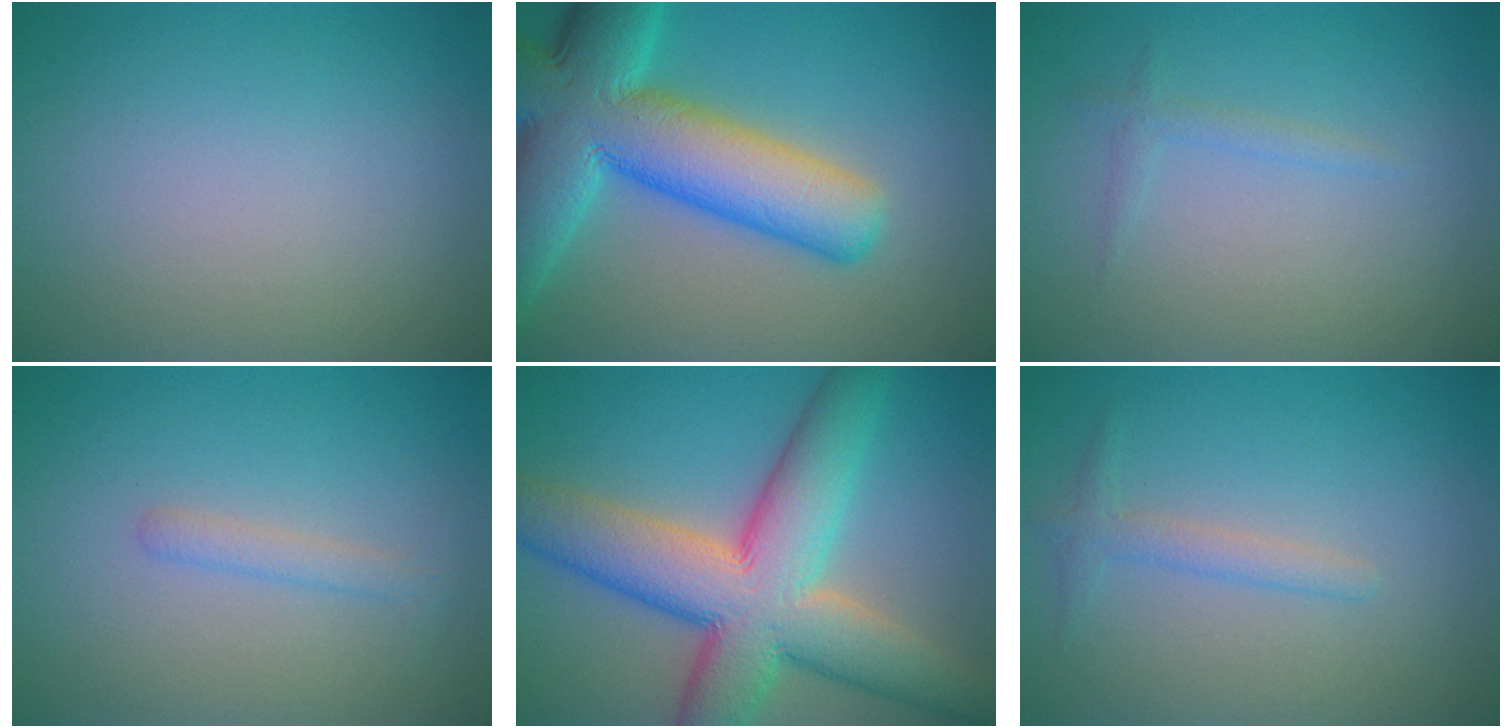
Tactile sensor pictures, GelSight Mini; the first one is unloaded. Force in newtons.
{"total": 12.4, "press": 12.4, "slide": 0.5}
{"total": 1.0, "press": 1.0, "slide": 0.1}
{"total": 1.4, "press": 1.4, "slide": 0.1}
{"total": 12.2, "press": 12.2, "slide": 0.8}
{"total": 1.6, "press": 1.6, "slide": 0.1}